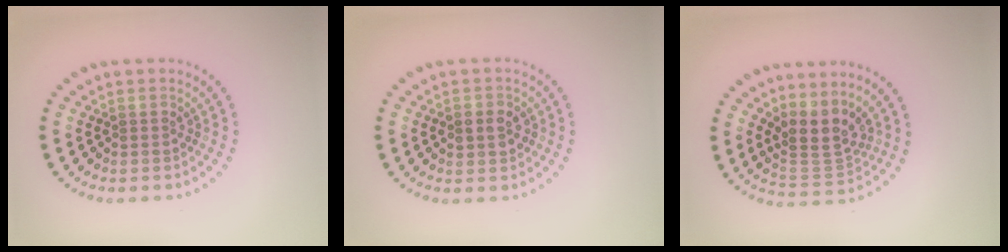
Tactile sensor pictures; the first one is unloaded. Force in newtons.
{"total": 2.1, "press": 2.0, "slide": 0.4}
{"total": 3.6, "press": 2.6, "slide": 2.5}